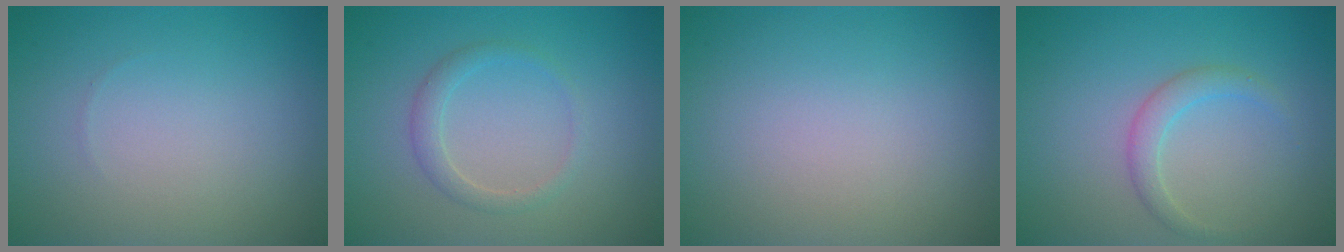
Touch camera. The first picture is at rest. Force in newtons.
{"total": 1.7, "press": 1.7, "slide": 0.2}
{"total": 0.0}
{"total": 1.8, "press": 1.8, "slide": 0.1}